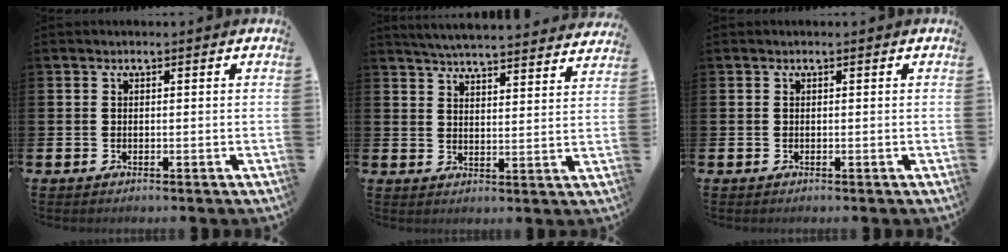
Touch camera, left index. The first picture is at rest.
{"total": 5.4, "force": [5.3, 0.0, 0.7], "torque": [-0.024, -0.042, 0.093]}
{"total": 0.0}